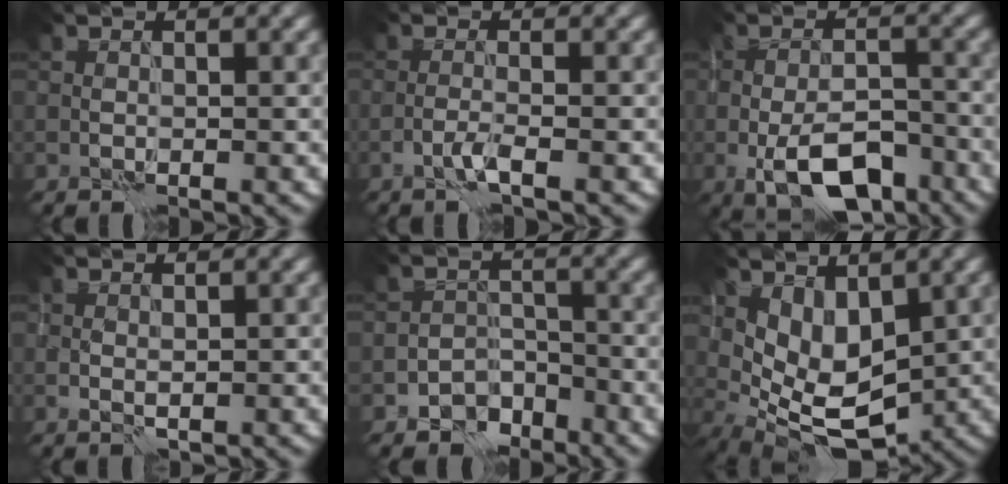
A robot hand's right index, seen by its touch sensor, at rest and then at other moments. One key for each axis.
{"total": 1.3, "fx": -0.8, "fy": -0.3, "fz": 1.0, "tx": -0.023, "ty": 0.005, "tz": -0.019}
{"total": 7.7, "fx": -4.0, "fy": 3.3, "fz": 5.7, "tx": -0.093, "ty": -0.002, "tz": -0.068}
{"total": 0.9, "fx": 0.3, "fy": 0.5, "fz": 0.7, "tx": -0.015, "ty": -0.003, "tz": 0.010}
{"total": 3.3, "fx": -2.5, "fy": 2.0, "fz": 0.7, "tx": 0.001, "ty": 0.000, "tz": -0.045}
{"total": 5.6, "fx": 1.2, "fy": 3.4, "fz": 4.4, "tx": -0.084, "ty": -0.019, "tz": 0.033}